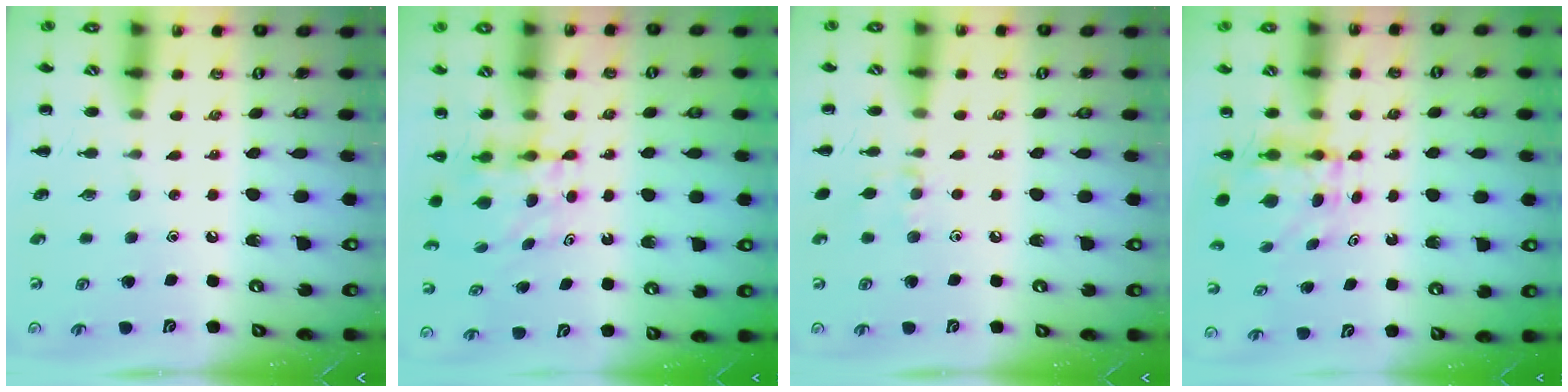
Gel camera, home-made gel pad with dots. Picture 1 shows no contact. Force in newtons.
{"total": 4.8, "press": 4.8, "slide": 0.3}
{"total": 6.9, "press": 6.6, "slide": 1.9}
{"total": 3.9, "press": 3.8, "slide": 0.3}